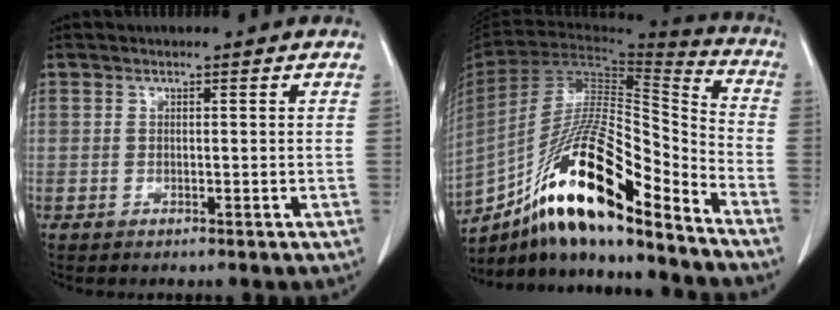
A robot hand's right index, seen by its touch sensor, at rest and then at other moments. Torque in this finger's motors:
{"motor_torque": [1.17, -0.97, 0.96, 0.21]}